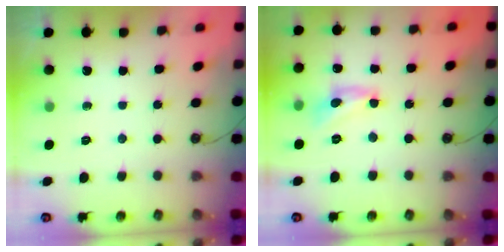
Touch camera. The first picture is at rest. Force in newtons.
{"total": 4.7, "press": 4.7, "slide": 0.3}